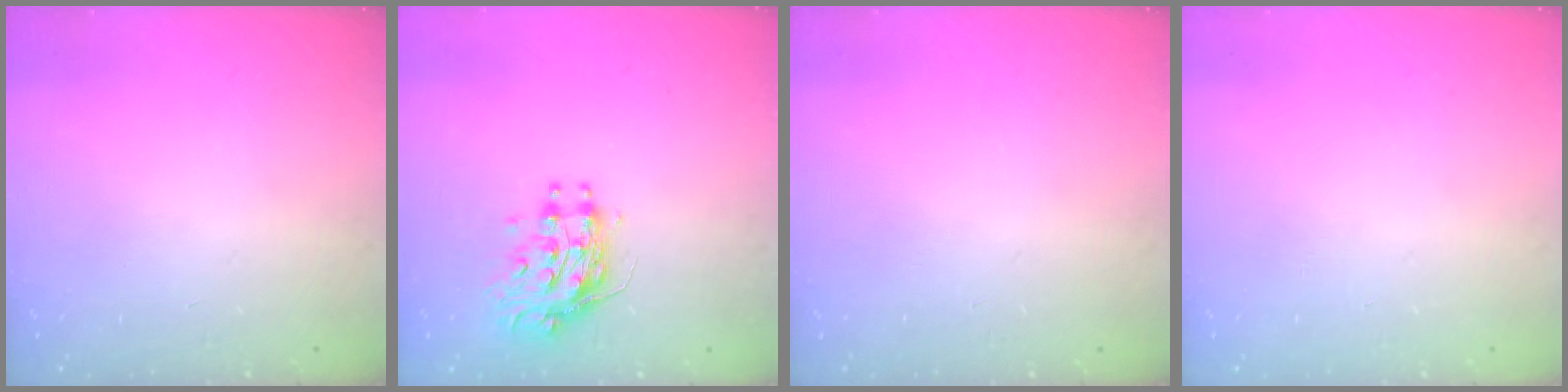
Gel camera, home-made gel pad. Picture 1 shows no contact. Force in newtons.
{"total": 10.1, "press": 10.0, "slide": 0.9}
{"total": 0.0}
{"total": 0.0}